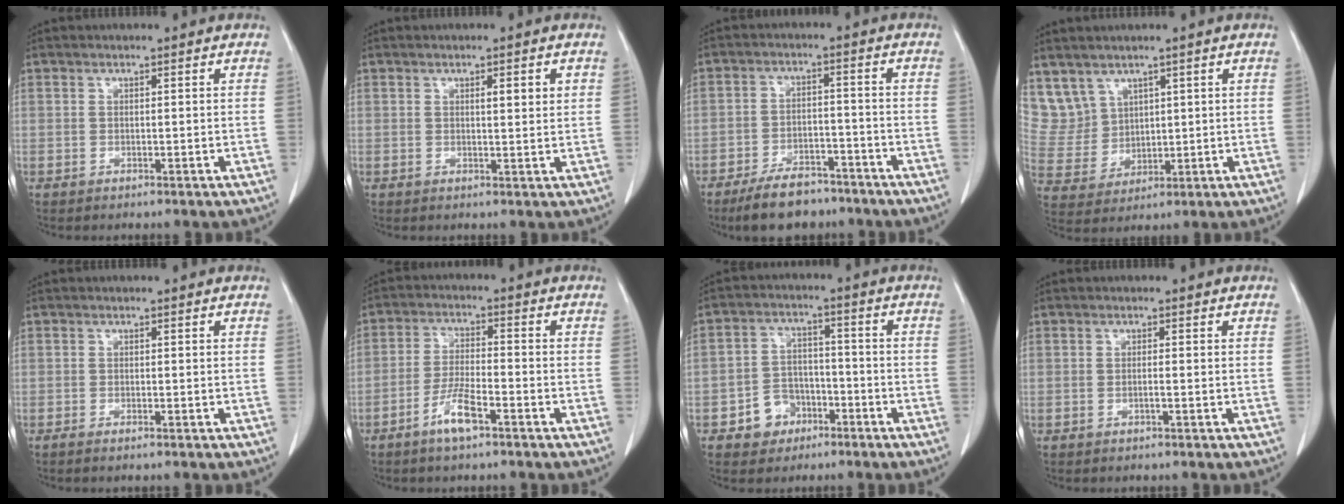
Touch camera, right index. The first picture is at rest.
{"total": 2.3, "force": [0.9, 0.3, 2.1], "torque": [-0.033, -0.003, 0.012]}
{"total": 8.7, "force": [-6.9, 3.6, 3.7], "torque": [-0.062, -0.002, -0.116]}
{"total": 8.4, "force": [5.4, 6.4, 0.9], "torque": [-0.034, 0.026, 0.131]}
{"total": 1.2, "force": [-0.9, 0.1, 0.8], "torque": [-0.014, -0.002, -0.013]}
{"total": 5.8, "force": [-3.6, 1.0, 4.5], "torque": [-0.093, -0.003, -0.070]}
{"total": 6.2, "force": [-3.2, 5.1, 1.5], "torque": [-0.027, 0.017, -0.046]}
{"total": 0.7, "force": [-0.3, -0.1, 0.6], "torque": [-0.010, 0.002, -0.004]}